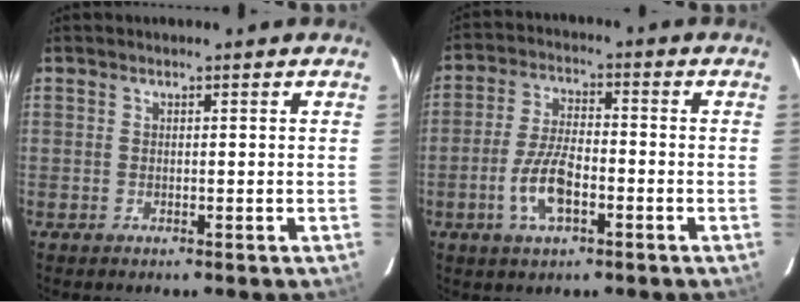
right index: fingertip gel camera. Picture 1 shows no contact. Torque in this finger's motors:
{"motor_torque": [1.30, -0.58, 0.64, 0.10]}